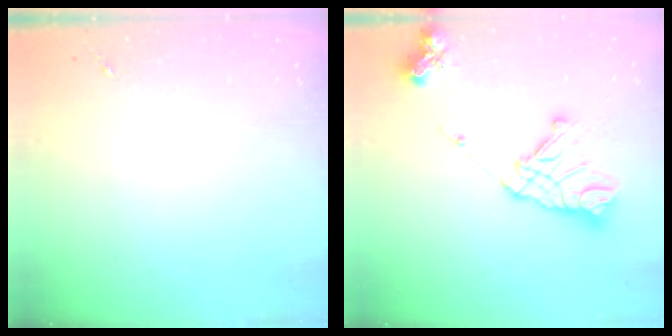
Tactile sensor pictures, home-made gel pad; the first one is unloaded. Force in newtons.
{"total": 18.6, "press": 18.5, "slide": 2.1}